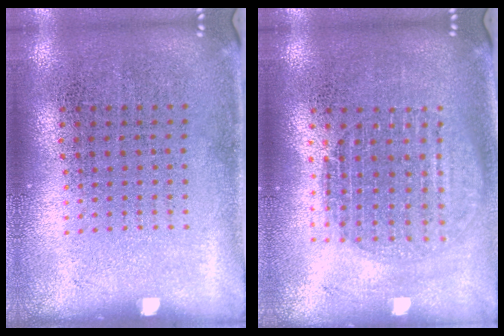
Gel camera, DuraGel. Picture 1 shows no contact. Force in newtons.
{"total": 1.6, "press": 1.4, "slide": 0.8}